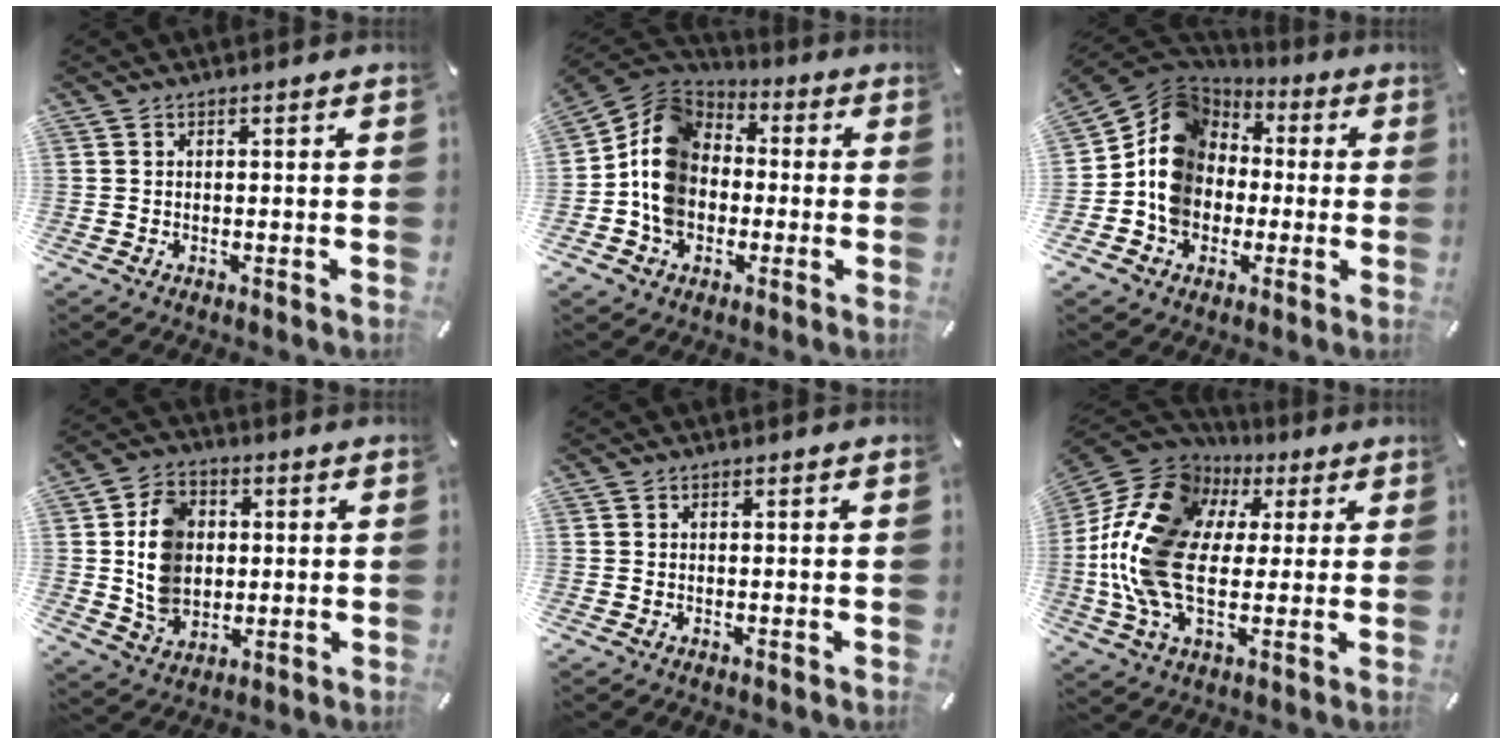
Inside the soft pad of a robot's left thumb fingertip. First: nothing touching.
{"total": 12.8, "force": [-2.3, 11.0, 6.0], "torque": [-0.140, 0.030, -0.044]}
{"total": 13.6, "force": [-1.7, 12.4, 5.3], "torque": [-0.138, 0.009, -0.034]}
{"total": 11.6, "force": [0.8, 9.7, 6.2], "torque": [-0.125, 0.010, 0.015]}
{"total": 0.0}
{"total": 19.0, "force": [0.0, 13.8, 13.1], "torque": [-0.306, 0.003, -0.007]}